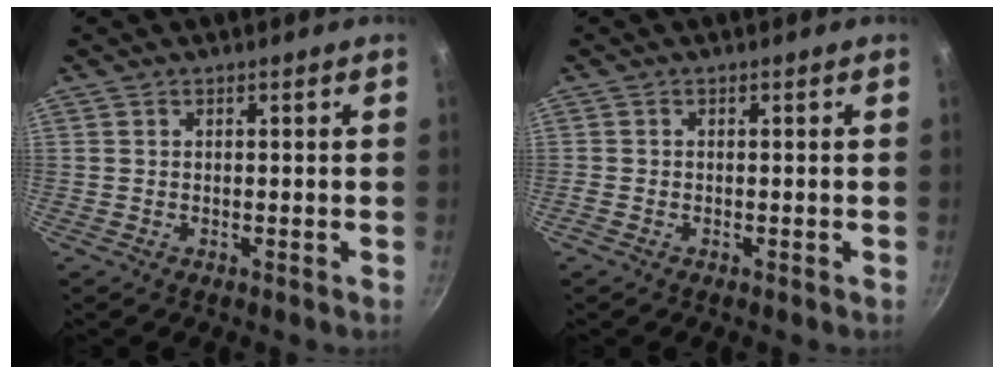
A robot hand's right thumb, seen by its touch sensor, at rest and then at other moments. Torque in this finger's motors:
{"motor_torque": [0.28, 0.15, 0.14, 0.06, 0.03]}